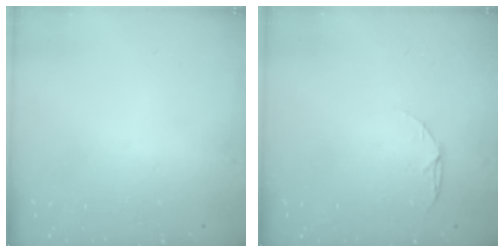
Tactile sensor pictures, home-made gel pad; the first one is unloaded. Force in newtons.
{"total": 4.4, "press": 4.4, "slide": 0.5}